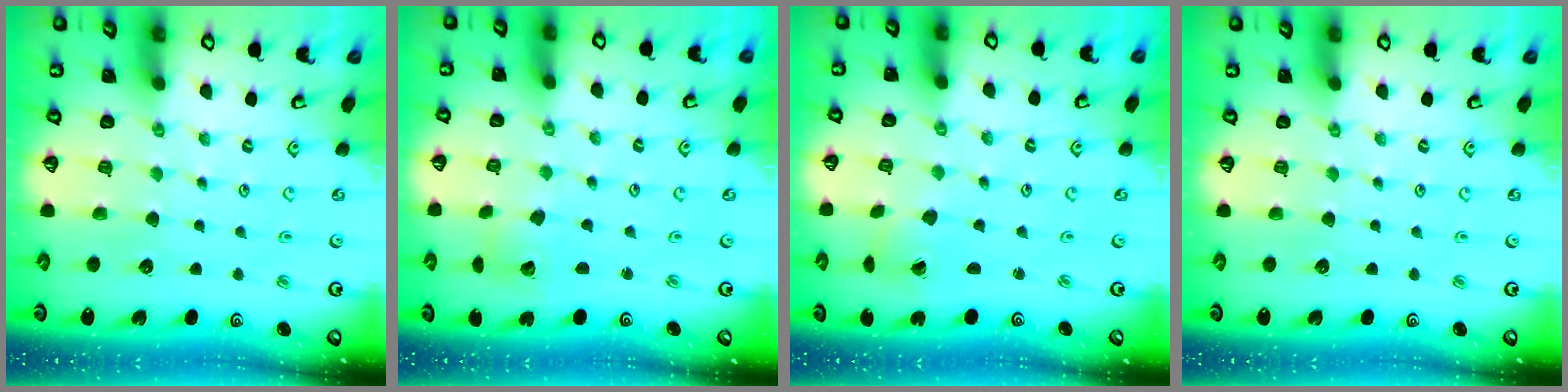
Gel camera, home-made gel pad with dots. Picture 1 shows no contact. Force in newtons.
{"total": 2.4, "press": 2.4, "slide": 0.3}
{"total": 1.3, "press": 1.2, "slide": 0.2}
{"total": 0.0}